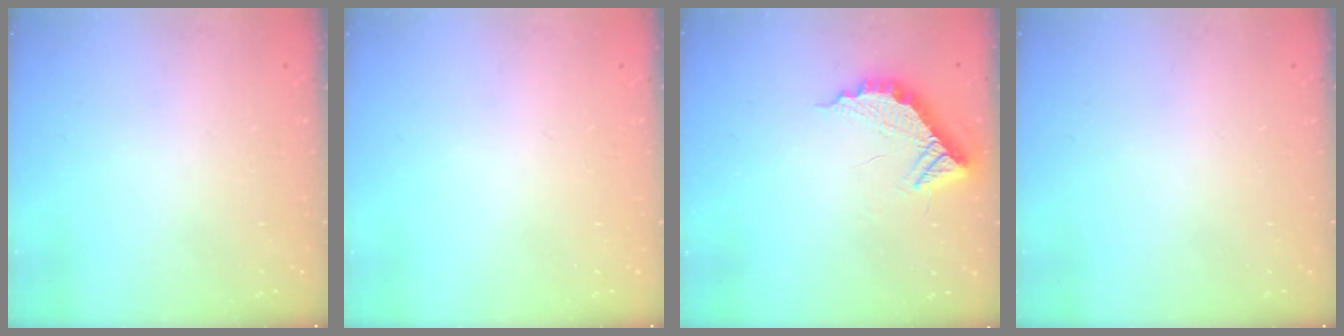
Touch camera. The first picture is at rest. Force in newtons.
{"total": 0.0}
{"total": 12.5, "press": 12.4, "slide": 1.0}
{"total": 0.0}